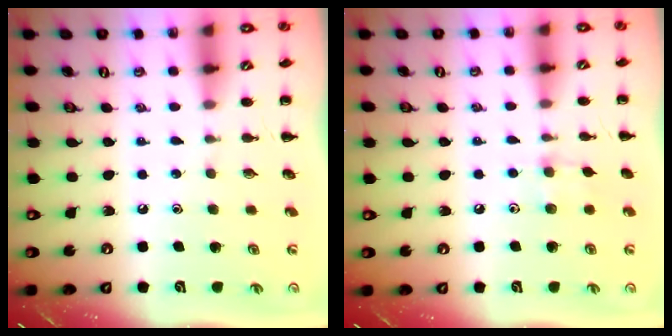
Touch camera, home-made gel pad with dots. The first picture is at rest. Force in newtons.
{"total": 3.5, "press": 3.3, "slide": 1.2}